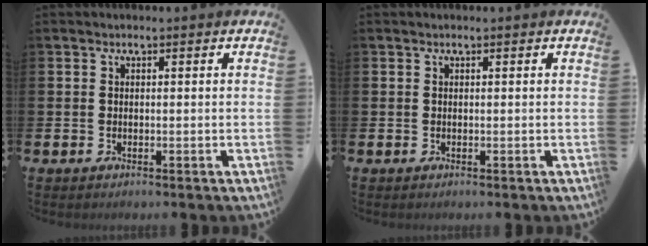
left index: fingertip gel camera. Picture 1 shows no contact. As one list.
[{"total": 0.0}]